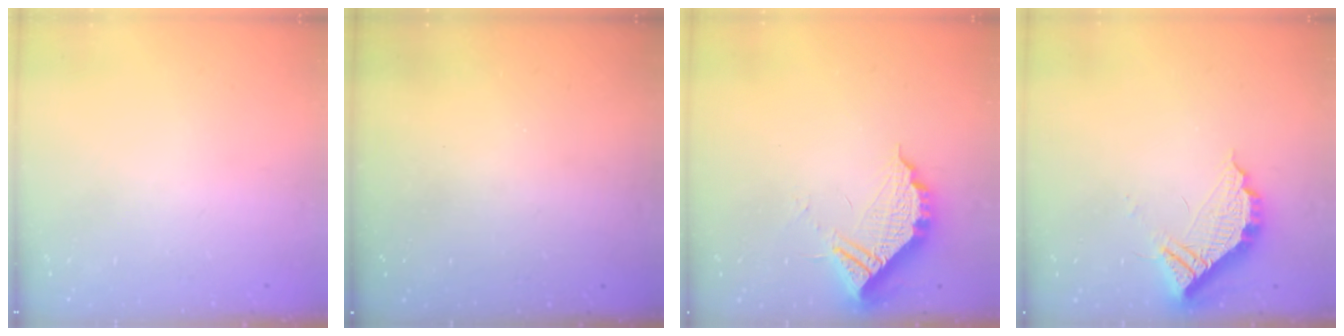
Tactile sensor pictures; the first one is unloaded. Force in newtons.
{"total": 2.9, "press": 2.8, "slide": 1.0}
{"total": 10.4, "press": 10.3, "slide": 1.0}
{"total": 10.2, "press": 10.1, "slide": 0.6}